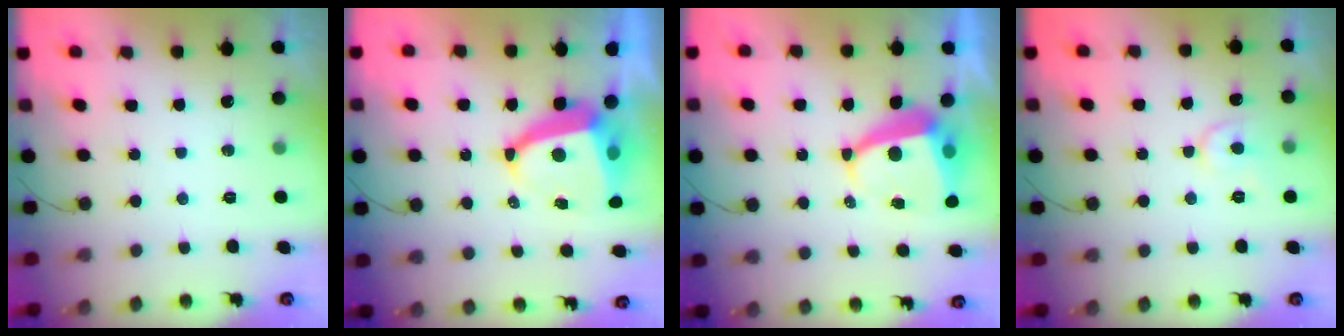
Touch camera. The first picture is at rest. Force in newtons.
{"total": 9.2, "press": 9.2, "slide": 0.9}
{"total": 7.2, "press": 7.2, "slide": 0.9}
{"total": 6.4, "press": 6.3, "slide": 0.8}